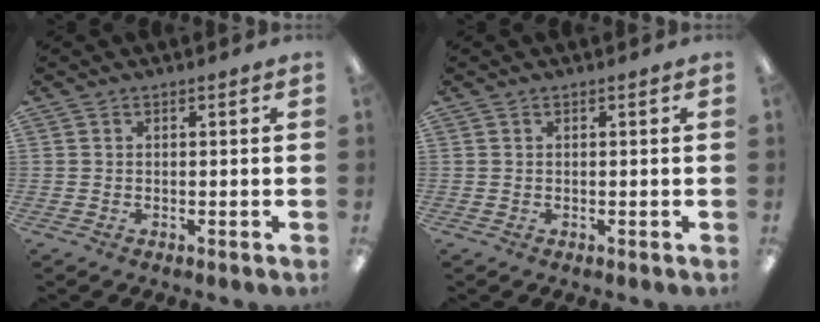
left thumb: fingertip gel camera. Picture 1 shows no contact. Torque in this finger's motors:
{"motor_torque": [-0.20, 0.20, 0.00, 0.00, 0.00]}